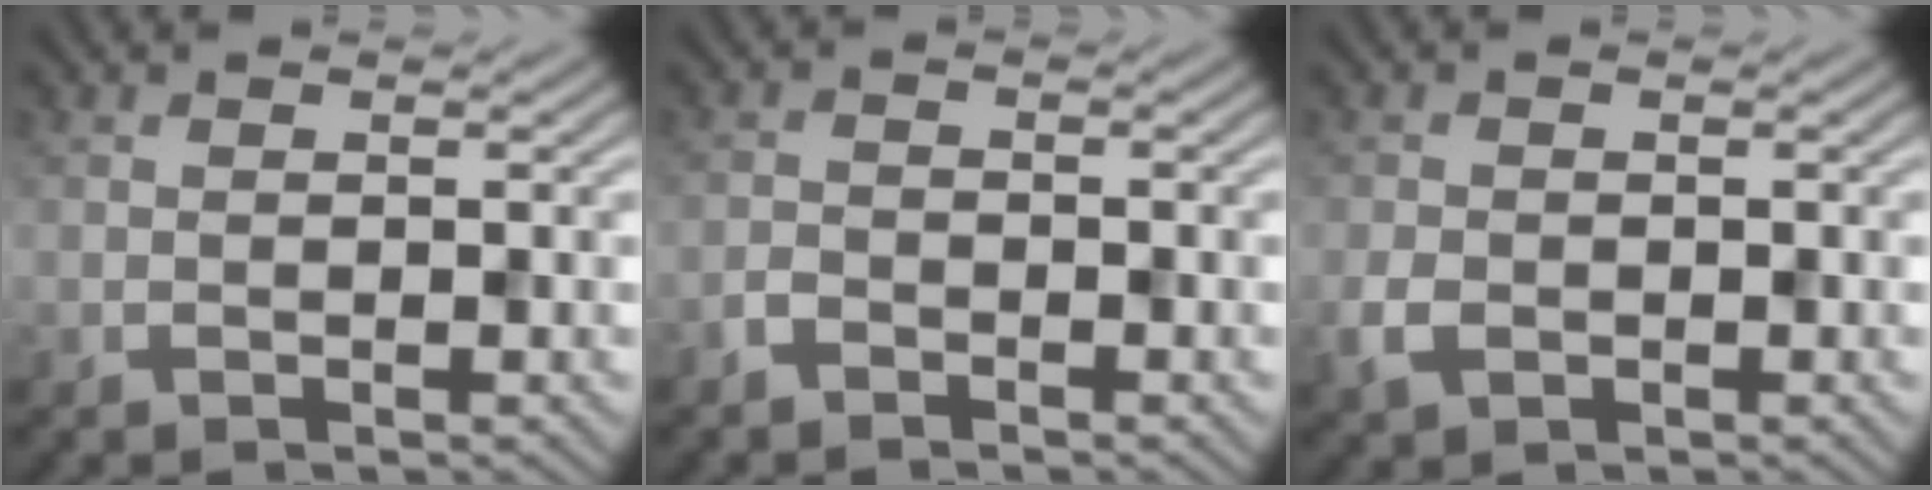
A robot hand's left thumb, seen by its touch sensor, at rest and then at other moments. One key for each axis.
{"total": 1.6, "fx": -1.4, "fy": 0.6, "fz": 0.5, "tx": -0.011, "ty": 0.001, "tz": -0.033}
{"total": 2.5, "fx": -0.9, "fy": 1.8, "fz": 1.4, "tx": -0.039, "ty": -0.009, "tz": -0.022}